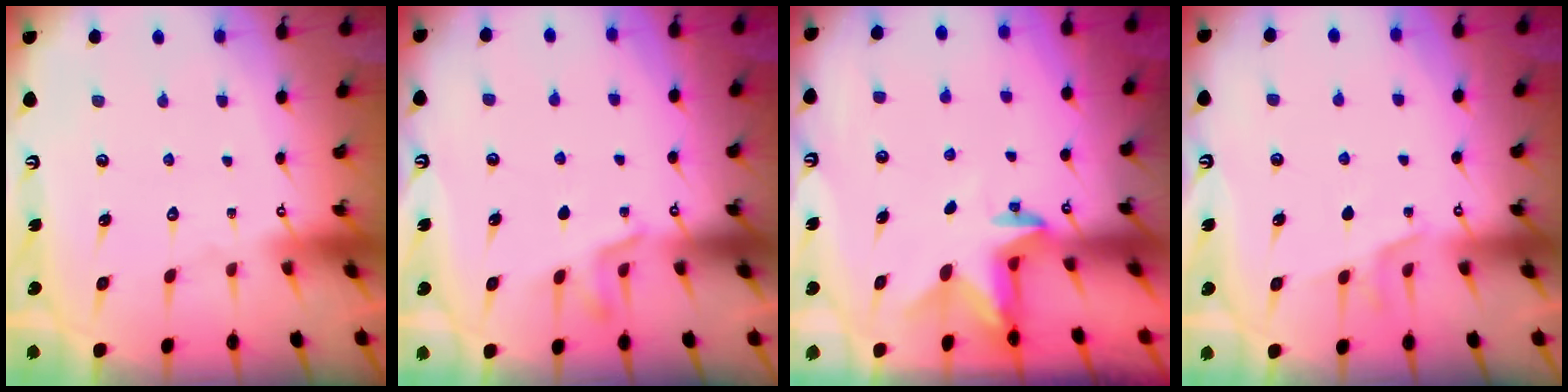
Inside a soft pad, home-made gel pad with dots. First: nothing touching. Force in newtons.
{"total": 4.1, "press": 3.9, "slide": 1.3}
{"total": 2.5, "press": 2.5, "slide": 0.4}
{"total": 4.8, "press": 4.6, "slide": 1.4}